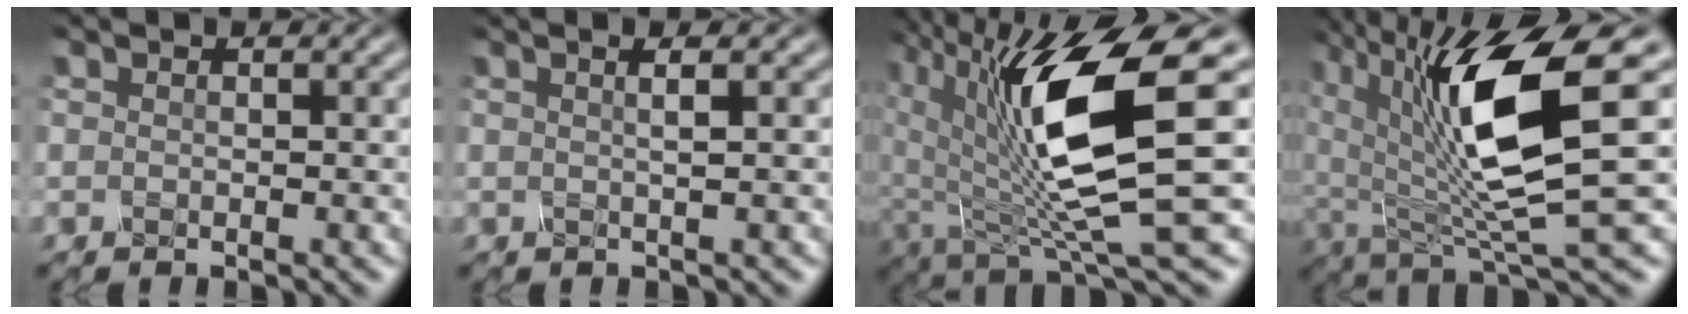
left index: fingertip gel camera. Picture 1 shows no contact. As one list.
[{"total": 3.1, "force": [1.1, 1.3, 2.6], "torque": [-0.019, 0.016, -0.018]}, {"total": 12.1, "force": [0.9, 3.9, 11.4], "torque": [-0.221, -0.030, 0.025]}, {"total": 11.6, "force": [1.8, 3.2, 11.0], "torque": [-0.203, -0.015, 0.039]}]